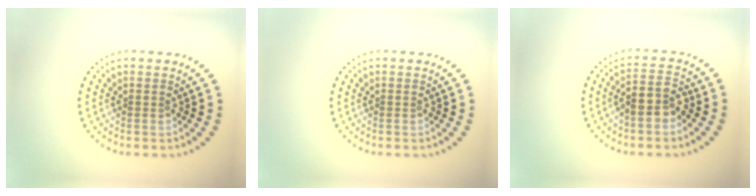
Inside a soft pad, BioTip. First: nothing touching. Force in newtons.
{"total": 0.0}
{"total": 2.8, "press": 2.5, "slide": 1.1}